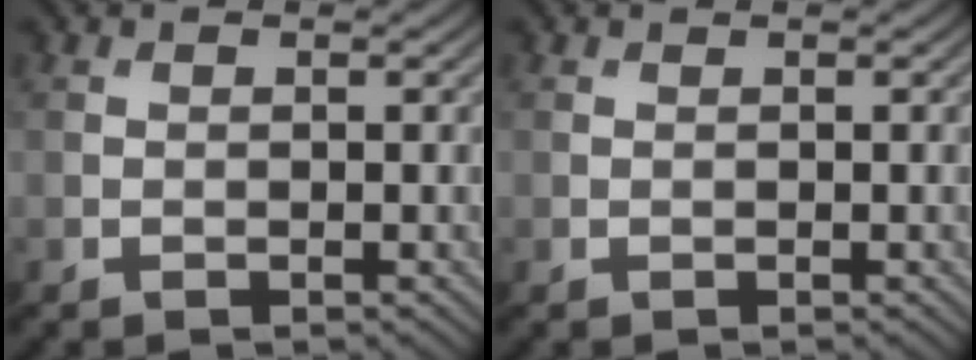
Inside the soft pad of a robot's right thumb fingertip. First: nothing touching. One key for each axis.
{"total": 0.0}